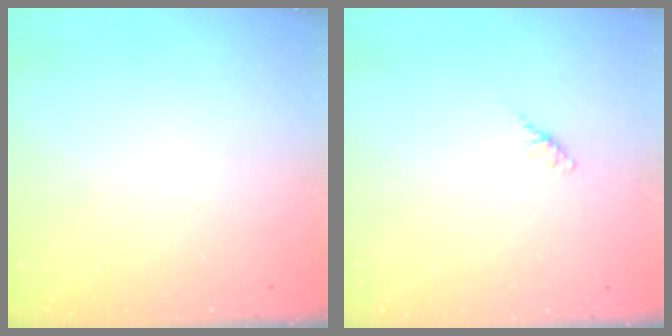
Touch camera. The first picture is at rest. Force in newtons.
{"total": 1.8, "press": 1.7, "slide": 0.6}